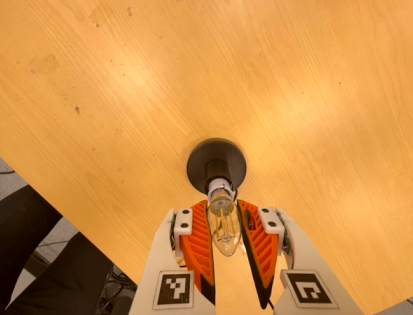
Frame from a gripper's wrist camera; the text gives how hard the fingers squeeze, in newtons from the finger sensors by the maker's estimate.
{"total": 12.0, "left": 11.3, "right": 12.7}